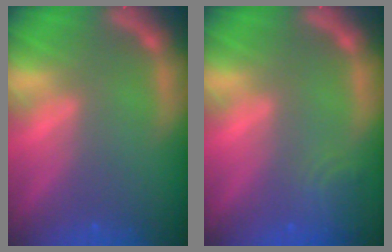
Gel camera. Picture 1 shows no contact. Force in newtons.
{"total": 2.9}